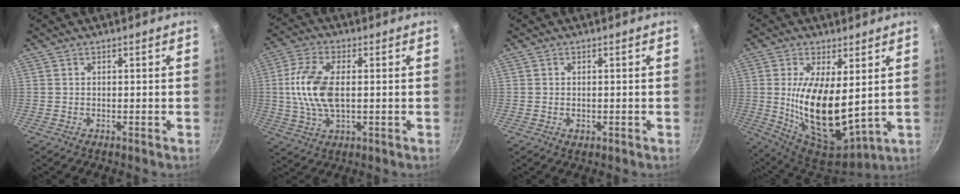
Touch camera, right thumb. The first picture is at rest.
{"total": 11.2, "force": [0.6, 5.7, 9.6], "torque": [-0.195, 0.009, 0.006]}
{"total": 1.3, "force": [-0.3, 0.9, 0.9], "torque": [-0.013, 0.000, -0.004]}
{"total": 16.9, "force": [1.7, 7.5, 15.1], "torque": [-0.265, -0.037, 0.047]}